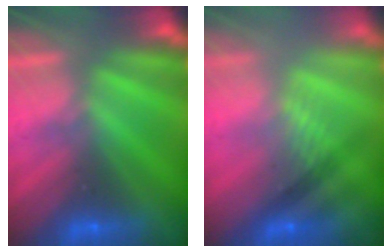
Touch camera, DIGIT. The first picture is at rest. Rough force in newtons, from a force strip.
{"total": 2.2}